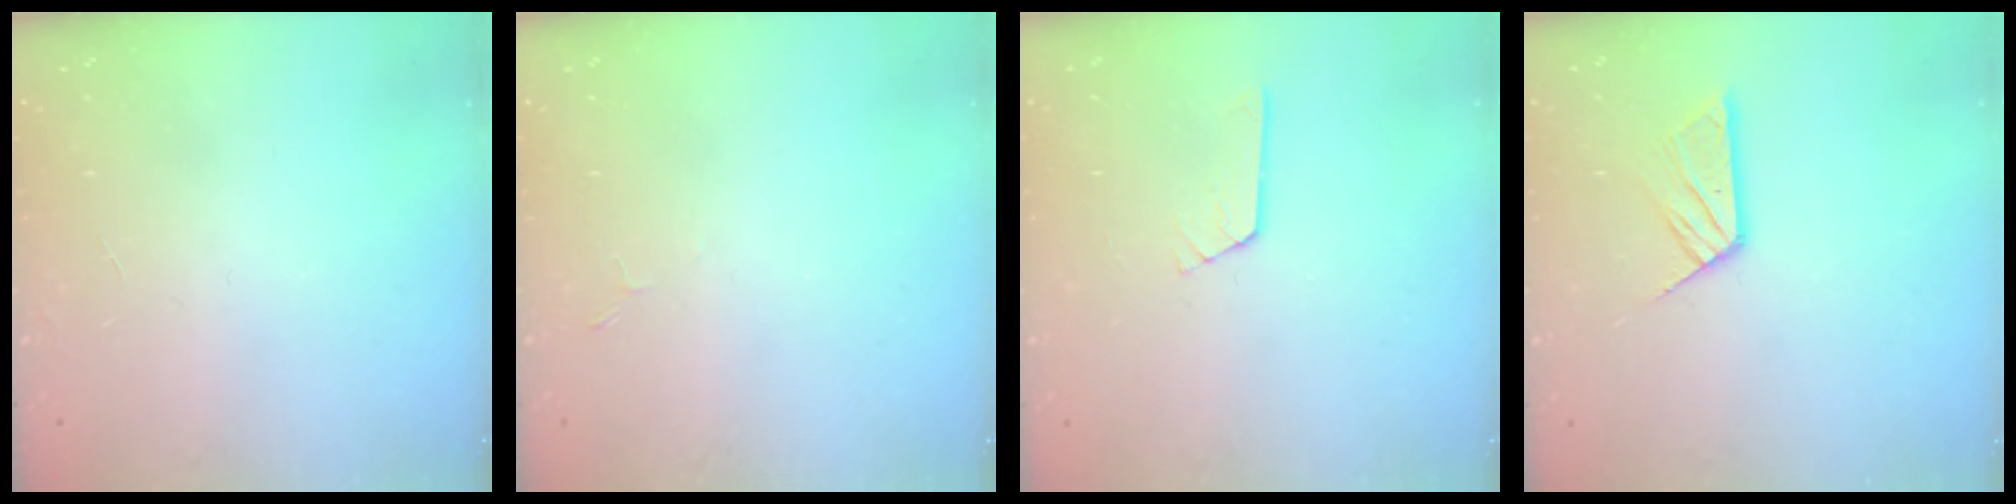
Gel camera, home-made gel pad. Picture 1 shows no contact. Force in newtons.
{"total": 1.9, "press": 1.9, "slide": 0.3}
{"total": 2.4, "press": 2.4, "slide": 0.2}
{"total": 10.0, "press": 10.0, "slide": 0.7}